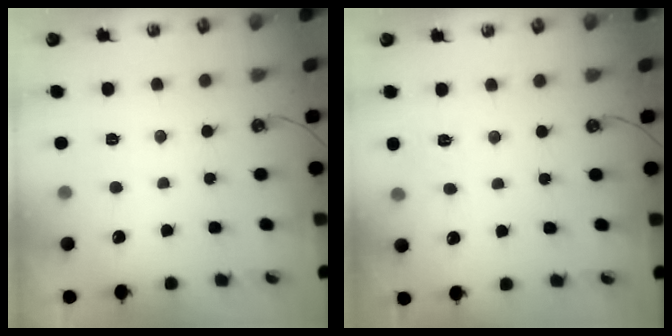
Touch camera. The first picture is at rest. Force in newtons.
{"total": 5.0, "press": 4.9, "slide": 0.6}